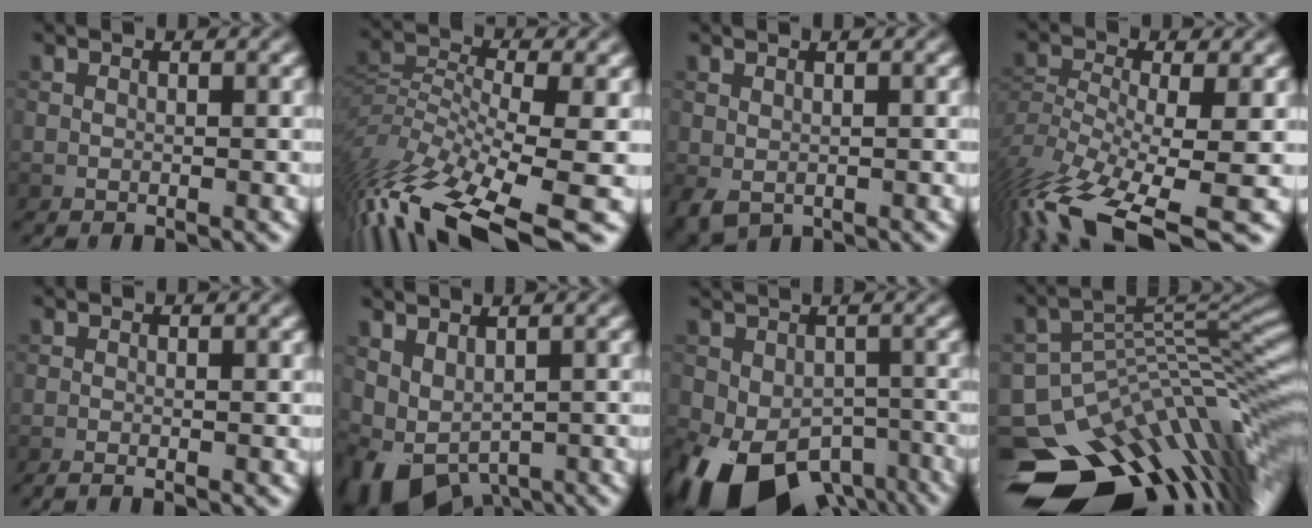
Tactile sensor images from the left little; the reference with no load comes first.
{"total": 12.4, "force": [-6.6, 4.0, 9.7], "torque": [-0.203, 0.008, -0.113]}
{"total": 1.6, "force": [-0.5, 1.2, 1.0], "torque": [-0.030, -0.011, -0.004]}
{"total": 11.7, "force": [-8.2, 3.3, 7.8], "torque": [-0.169, -0.014, -0.137]}
{"total": 1.6, "force": [-1.1, 0.4, 1.1], "torque": [-0.004, -0.005, -0.022]}
{"total": 5.2, "force": [-0.5, 3.4, 3.9], "torque": [-0.072, -0.016, 0.004]}
{"total": 13.7, "force": [-7.4, 8.4, 7.9], "torque": [-0.130, -0.034, -0.097]}
{"total": 14.6, "force": [-8.7, 6.8, 9.6], "torque": [-0.153, 0.002, -0.130]}